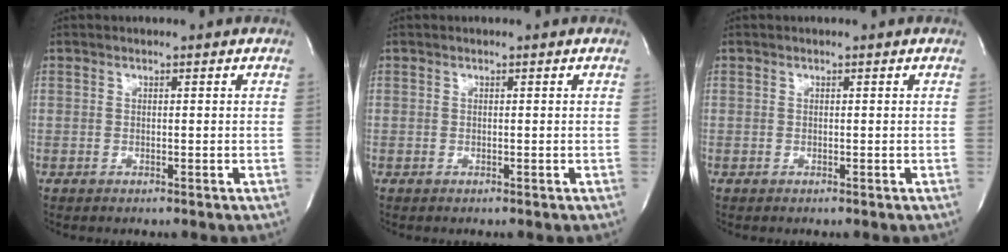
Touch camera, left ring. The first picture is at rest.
{"total": 0.0}
{"total": 0.0}